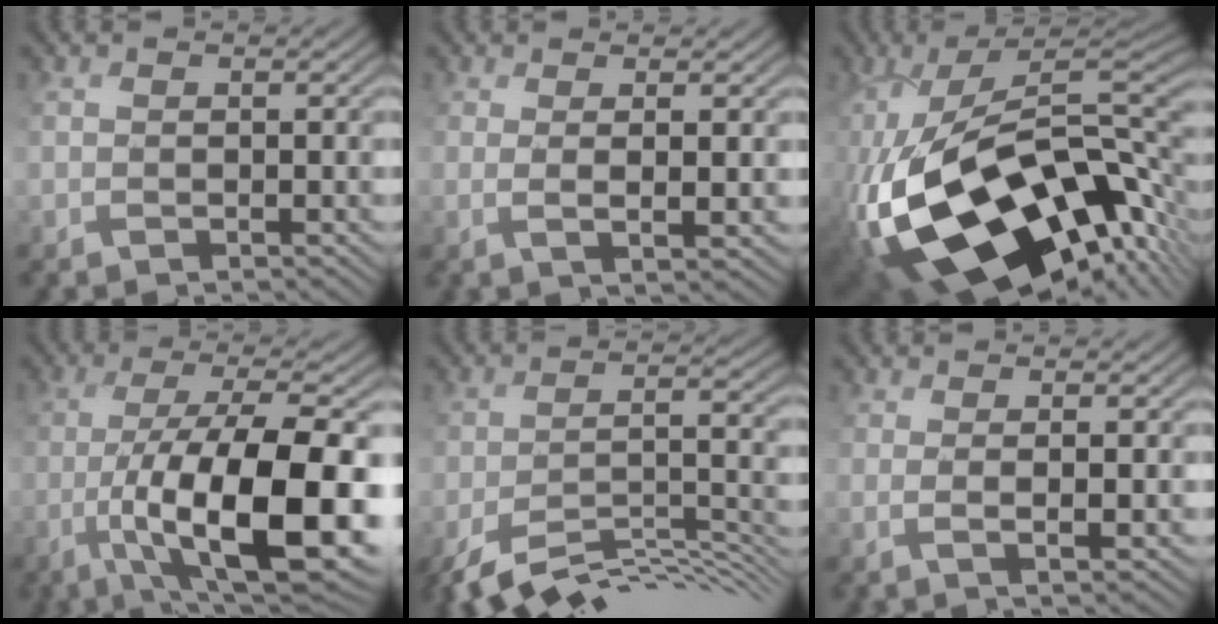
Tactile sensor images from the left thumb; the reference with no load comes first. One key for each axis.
{"total": 2.6, "fx": 0.7, "fy": 0.6, "fz": 2.4, "tx": -0.040, "ty": 0.006, "tz": 0.015}
{"total": 20.0, "fx": -5.0, "fy": 12.0, "fz": 15.2, "tx": -0.316, "ty": -0.048, "tz": -0.059}
{"total": 15.9, "fx": -4.9, "fy": 5.5, "fz": 14.2, "tx": -0.259, "ty": -0.016, "tz": -0.071}
{"total": 11.1, "fx": -8.9, "fy": 2.5, "fz": 6.1, "tx": -0.111, "ty": -0.001, "tz": -0.147}
{"total": 2.3, "fx": 0.6, "fy": 0.6, "fz": 2.1, "tx": -0.035, "ty": 0.004, "tz": 0.013}